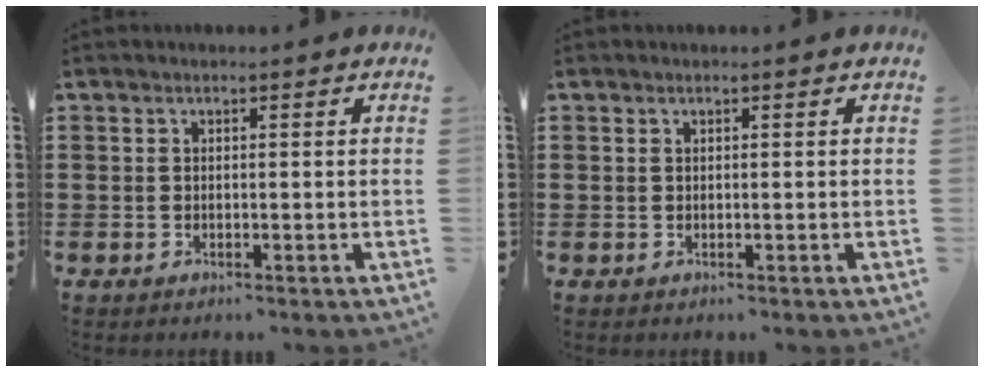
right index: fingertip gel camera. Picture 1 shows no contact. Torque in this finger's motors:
{"motor_torque": [-0.31, 0.45, -0.08, -0.01]}